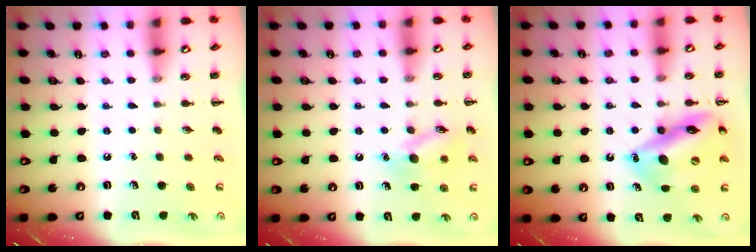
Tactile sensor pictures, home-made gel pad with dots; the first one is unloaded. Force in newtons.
{"total": 11.6, "press": 11.6, "slide": 0.7}
{"total": 16.6, "press": 16.0, "slide": 4.3}